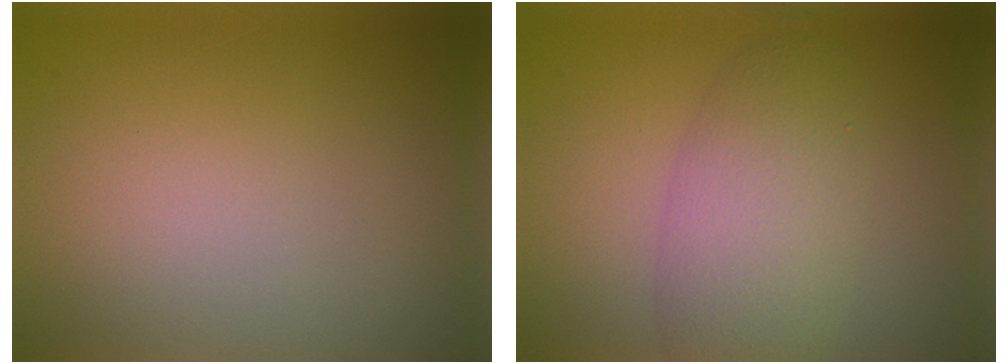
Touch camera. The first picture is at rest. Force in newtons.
{"total": 5.5, "press": 5.4, "slide": 0.3}